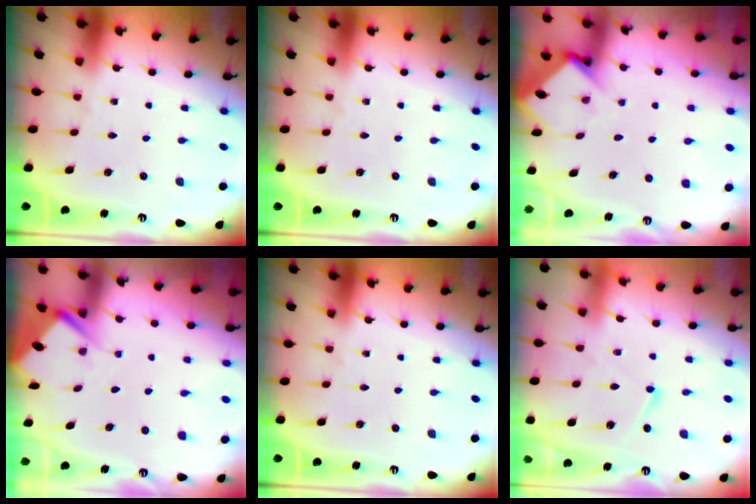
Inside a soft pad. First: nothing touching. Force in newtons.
{"total": 0.0}
{"total": 3.7, "press": 3.7, "slide": 0.2}
{"total": 3.0, "press": 2.9, "slide": 0.4}
{"total": 0.0}
{"total": 6.7, "press": 6.6, "slide": 0.7}